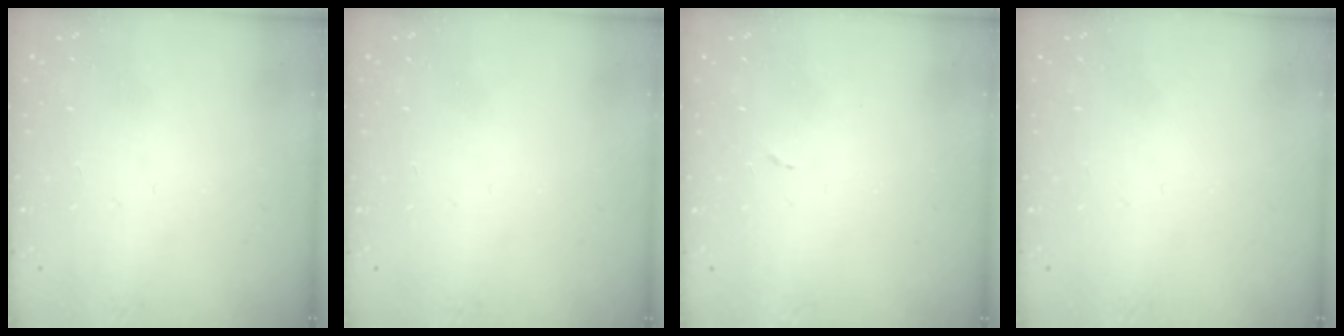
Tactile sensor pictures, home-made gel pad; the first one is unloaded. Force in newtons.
{"total": 0.0}
{"total": 4.2, "press": 4.1, "slide": 0.7}
{"total": 0.0}